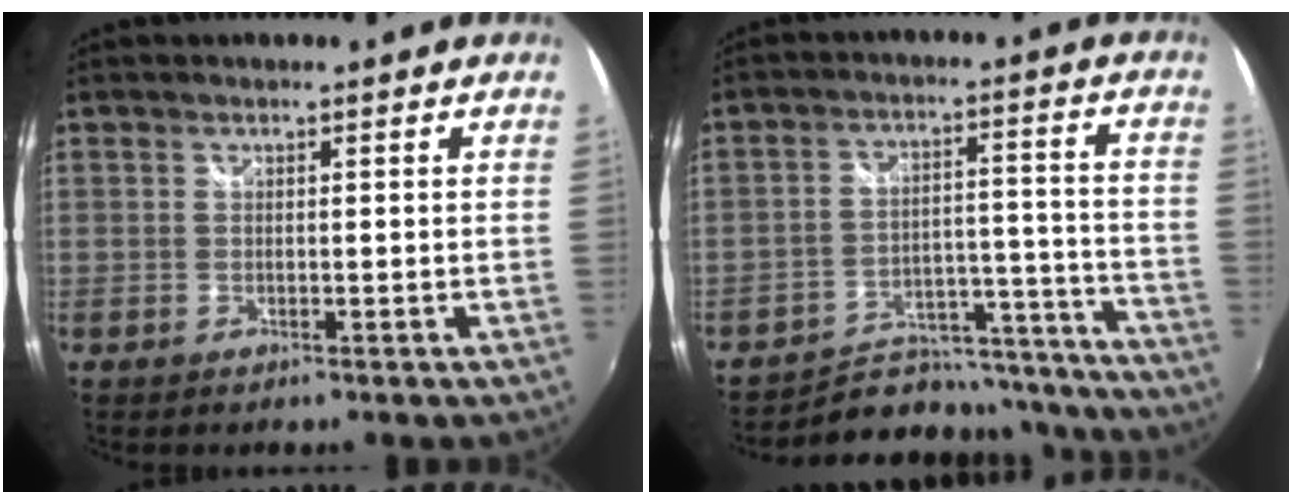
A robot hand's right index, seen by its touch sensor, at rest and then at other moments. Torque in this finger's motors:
{"motor_torque": [0.07, -0.97, -0.28, -0.21]}